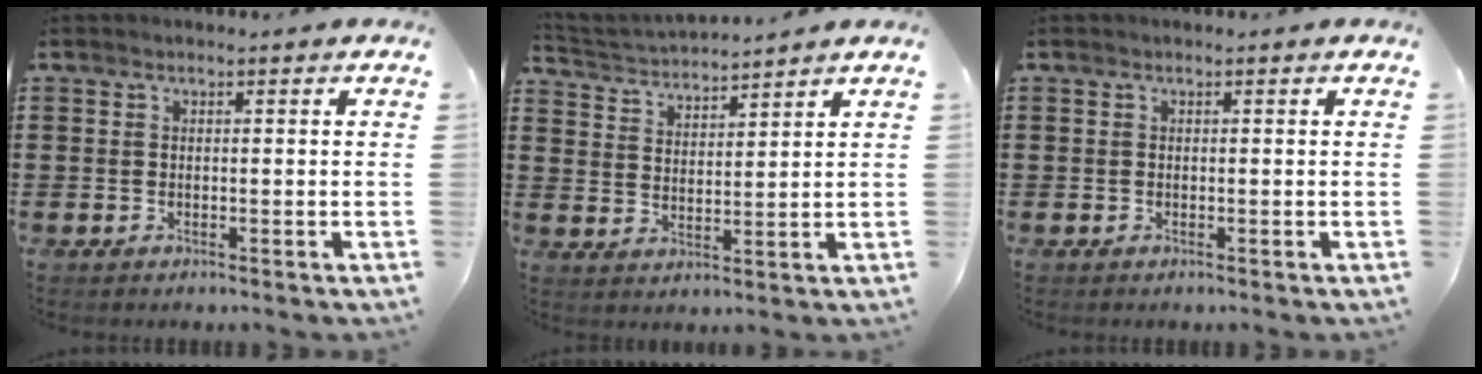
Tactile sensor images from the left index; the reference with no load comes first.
{"total": 3.2, "force": [3.2, 0.1, 0.0], "torque": [-0.017, -0.017, 0.055]}
{"total": 0.0}